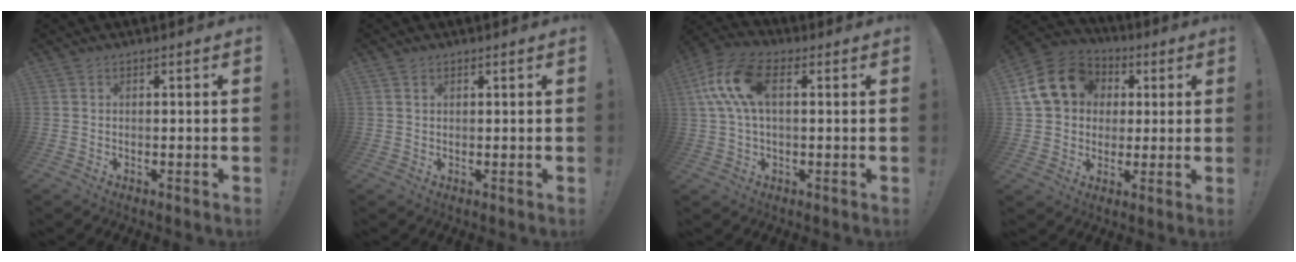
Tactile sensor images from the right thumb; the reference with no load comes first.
{"total": 1.2, "force": [0.8, 0.9, 0.3], "torque": [0.001, -0.002, 0.014]}
{"total": 13.6, "force": [3.0, 7.3, 11.1], "torque": [-0.217, 0.007, 0.059]}
{"total": 17.5, "force": [4.8, 14.5, 8.6], "torque": [-0.128, -0.005, 0.101]}